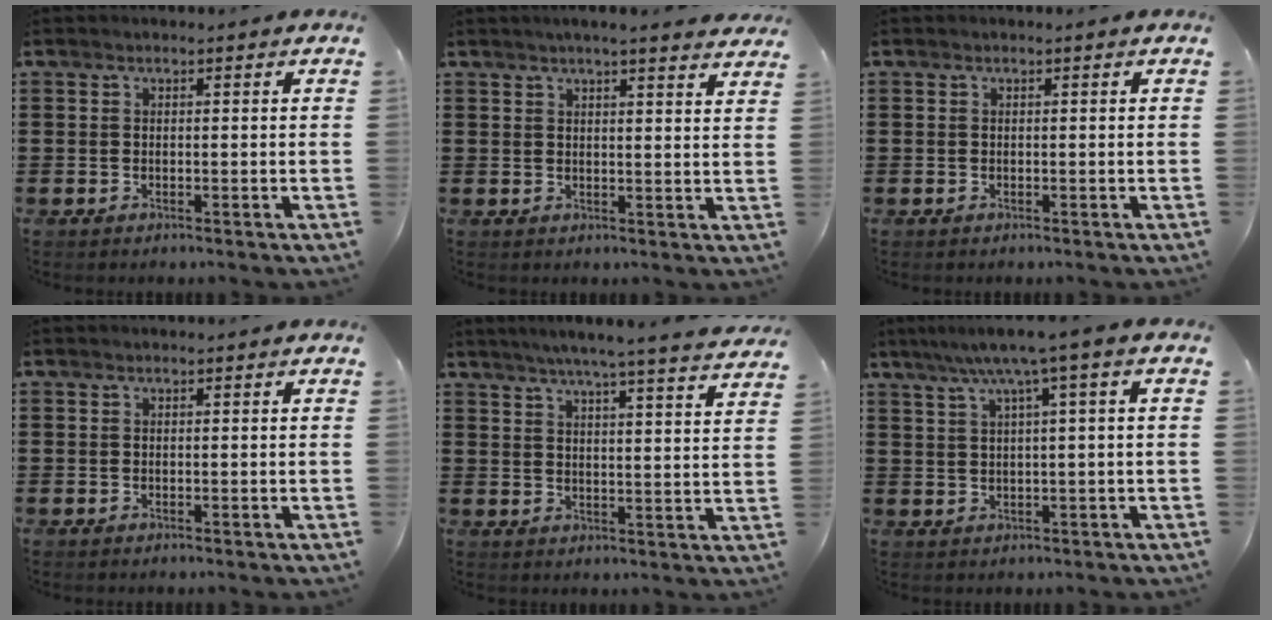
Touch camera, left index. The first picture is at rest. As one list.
[{"total": 3.1, "force": [2.9, -0.5, 1.0], "torque": [-0.028, -0.007, 0.053]}, {"total": 0.0}, {"total": 0.0}, {"total": 5.6, "force": [4.9, -1.0, 2.5], "torque": [-0.067, -0.030, 0.080]}, {"total": 5.2, "force": [2.1, -0.5, 4.7], "torque": [-0.097, -0.002, 0.029]}]